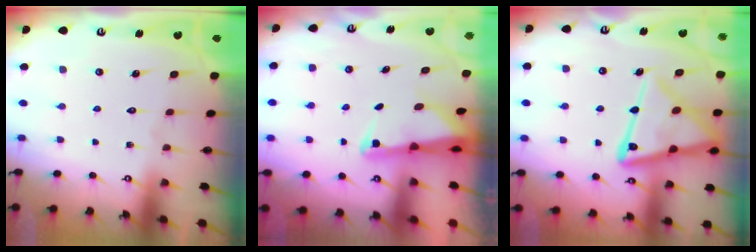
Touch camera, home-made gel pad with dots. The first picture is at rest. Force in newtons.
{"total": 2.5, "press": 2.5, "slide": 0.5}
{"total": 19.6, "press": 19.5, "slide": 2.0}